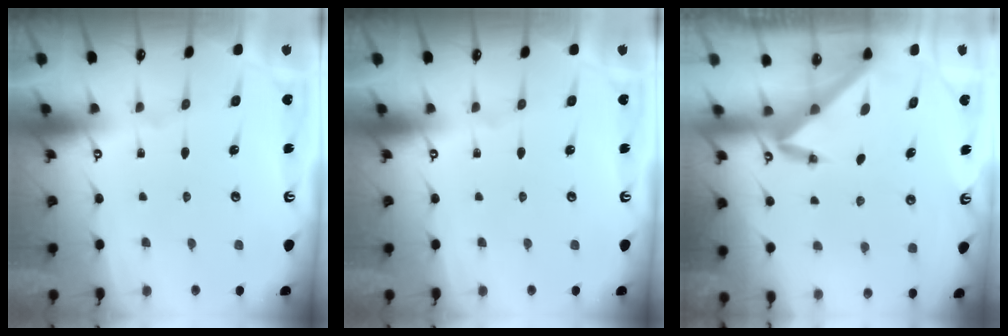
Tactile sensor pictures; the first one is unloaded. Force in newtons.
{"total": 0.0}
{"total": 3.4, "press": 3.4, "slide": 0.4}